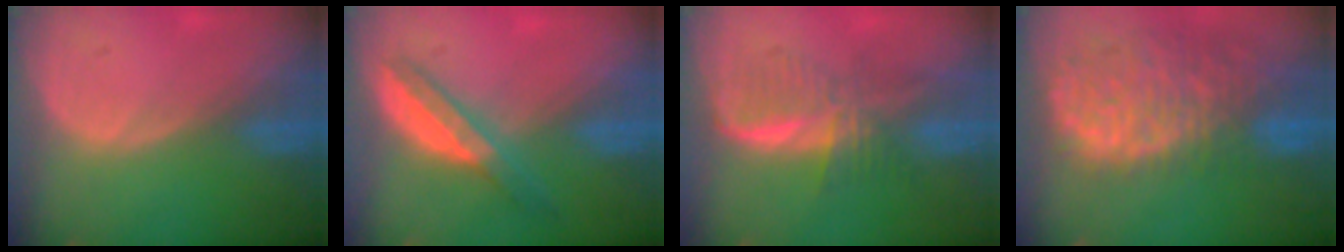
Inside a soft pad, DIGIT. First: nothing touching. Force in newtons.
{"total": 5.7, "press": 5.0, "slide": 2.7}
{"total": 5.9, "press": 5.9, "slide": 0.8}
{"total": 13.5, "press": 11.1, "slide": 7.8}